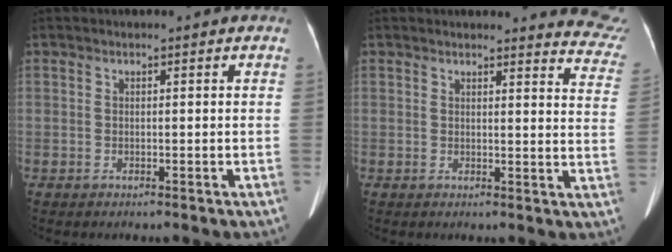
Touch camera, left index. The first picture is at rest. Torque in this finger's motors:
{"motor_torque": [0.97, -1.16, 0.09, 0.00]}